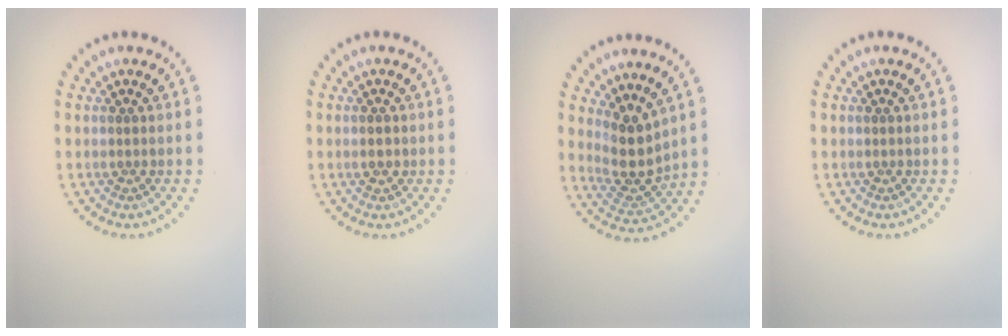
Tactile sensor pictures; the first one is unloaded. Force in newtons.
{"total": 1.4, "press": 1.4, "slide": 0.1}
{"total": 3.6, "press": 2.8, "slide": 2.3}
{"total": 0.0}